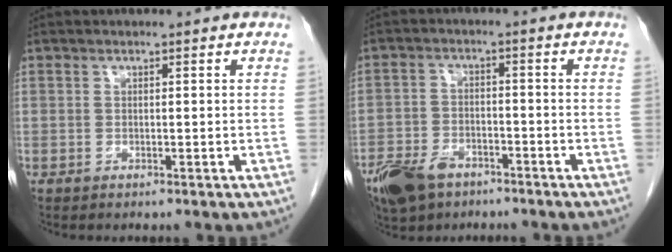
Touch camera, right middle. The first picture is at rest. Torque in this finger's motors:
{"motor_torque": [1.09, -1.05, 0.11, 0.07]}